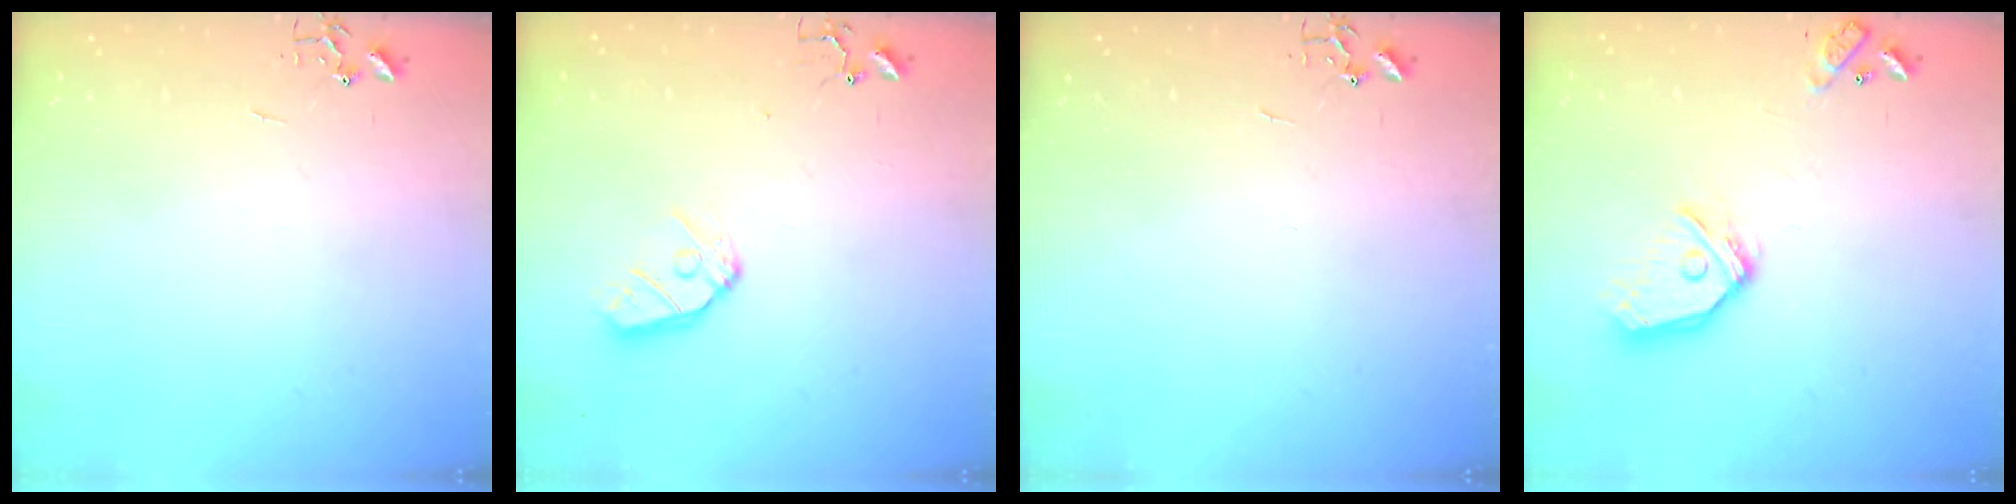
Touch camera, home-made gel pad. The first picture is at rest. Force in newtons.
{"total": 9.7, "press": 9.7, "slide": 0.9}
{"total": 0.0}
{"total": 15.0, "press": 14.9, "slide": 2.2}